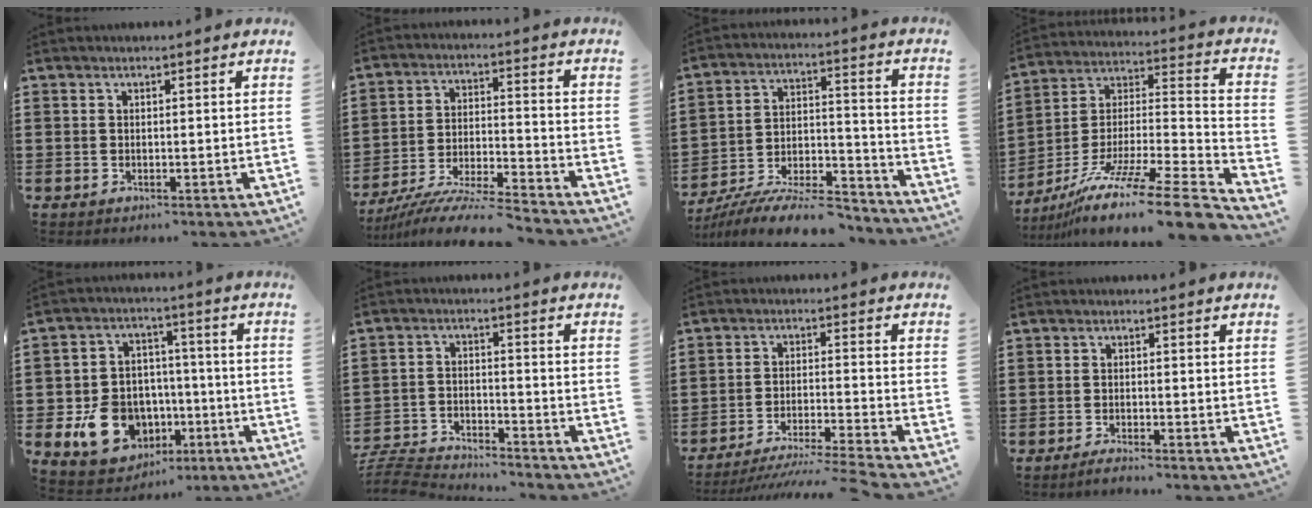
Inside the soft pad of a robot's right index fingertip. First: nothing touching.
{"total": 8.9, "force": [-8.4, -0.3, 3.1], "torque": [-0.064, -0.001, -0.166]}
{"total": 11.7, "force": [-10.5, 1.8, 4.9], "torque": [-0.070, 0.033, -0.200]}
{"total": 13.3, "force": [-10.1, 1.3, 8.6], "torque": [-0.138, 0.019, -0.178]}
{"total": 10.5, "force": [-3.3, 8.8, 4.6], "torque": [-0.121, 0.017, -0.051]}
{"total": 6.4, "force": [-6.3, 0.3, 0.8], "torque": [-0.037, -0.001, -0.131]}
{"total": 5.0, "force": [-4.5, -0.8, 2.1], "torque": [-0.047, -0.023, -0.091]}
{"total": 1.7, "force": [-1.6, -0.3, 0.4], "torque": [-0.009, -0.002, -0.030]}